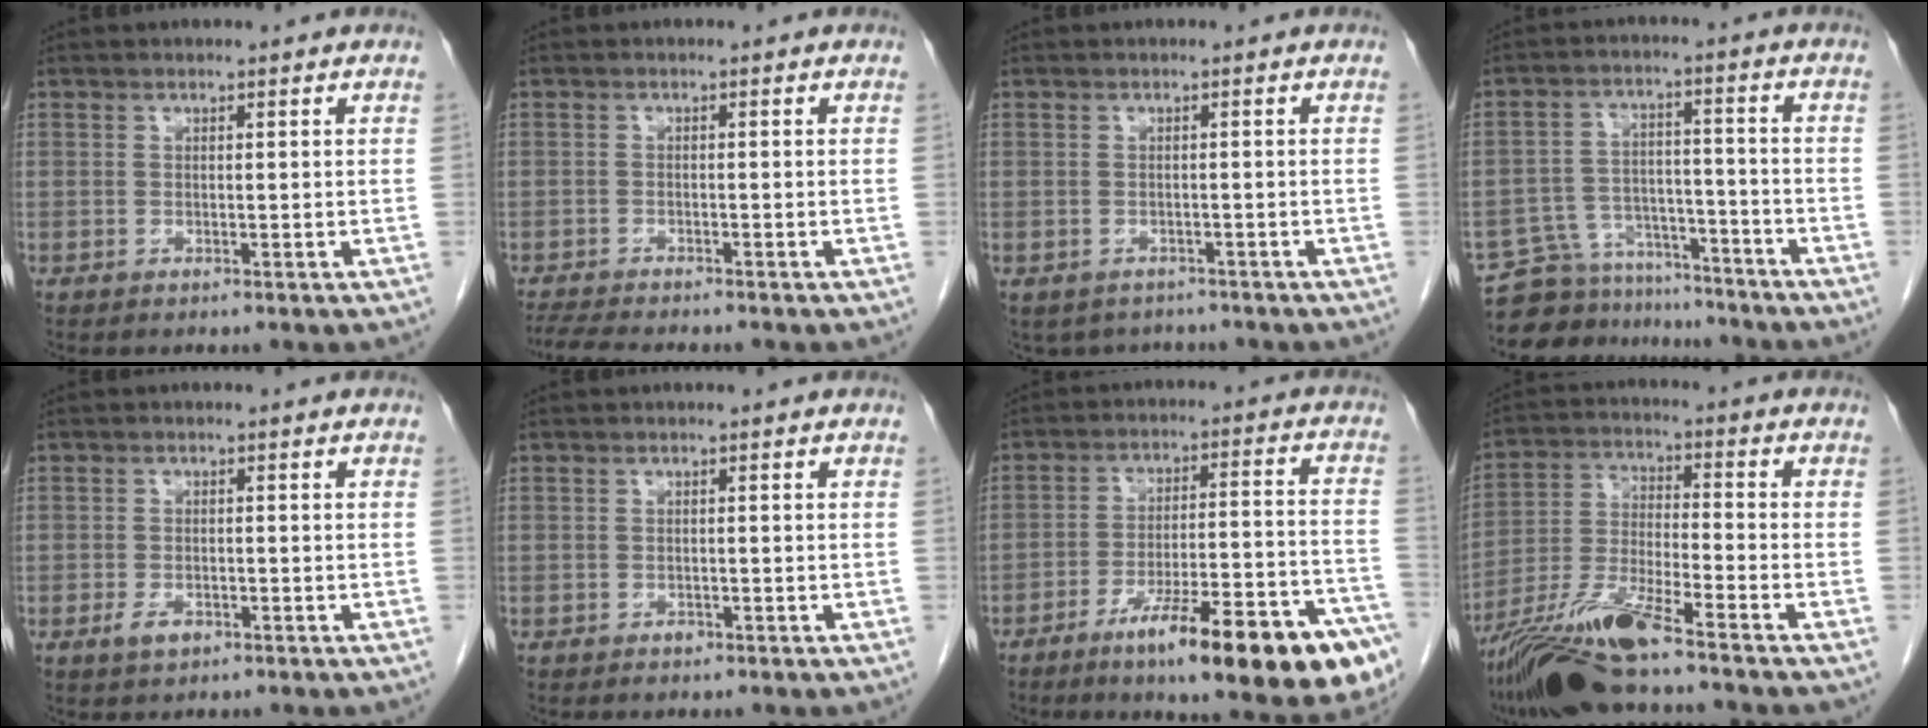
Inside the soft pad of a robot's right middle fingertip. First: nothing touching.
{"total": 6.3, "force": [-5.7, 0.5, 2.6], "torque": [-0.045, -0.014, -0.092]}
{"total": 5.2, "force": [-4.4, 2.7, 0.7], "torque": [0.000, 0.002, -0.055]}
{"total": 11.8, "force": [-11.0, 4.2, 0.7], "torque": [-0.015, 0.034, -0.174]}
{"total": 2.3, "force": [-1.2, 1.2, 1.5], "torque": [-0.030, 0.001, -0.016]}
{"total": 0.9, "force": [-0.6, 0.5, 0.4], "torque": [-0.007, 0.001, -0.007]}
{"total": 21.2, "force": [-13.1, 2.9, 16.5], "torque": [-0.159, 0.020, -0.192]}
{"total": 12.3, "force": [-9.5, 0.2, 7.8], "torque": [-0.162, -0.021, -0.177]}